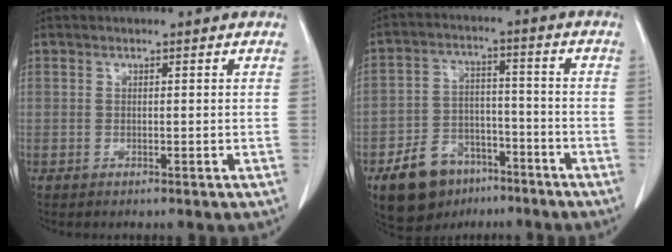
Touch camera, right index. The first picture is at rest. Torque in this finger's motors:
{"motor_torque": [0.45, -0.58, -0.10, -0.05]}